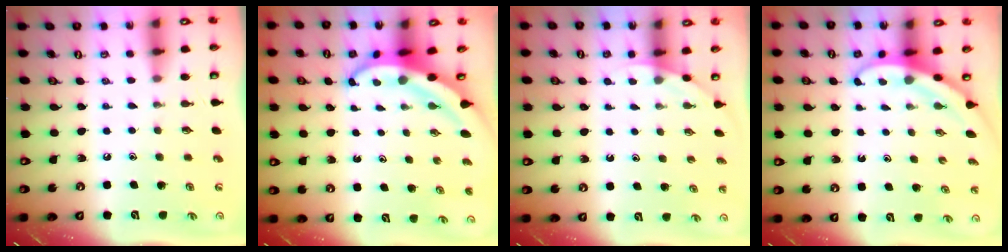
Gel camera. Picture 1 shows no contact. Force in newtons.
{"total": 5.2, "press": 5.2, "slide": 0.6}
{"total": 2.6, "press": 2.6, "slide": 0.1}
{"total": 3.3, "press": 3.3, "slide": 0.2}